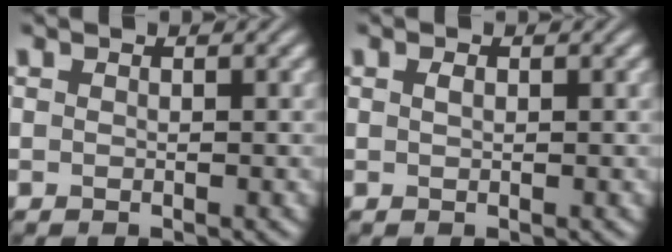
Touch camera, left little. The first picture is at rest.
{"total": 0.5, "force": [0.2, 0.3, 0.4], "torque": [-0.010, 0.002, 0.003]}